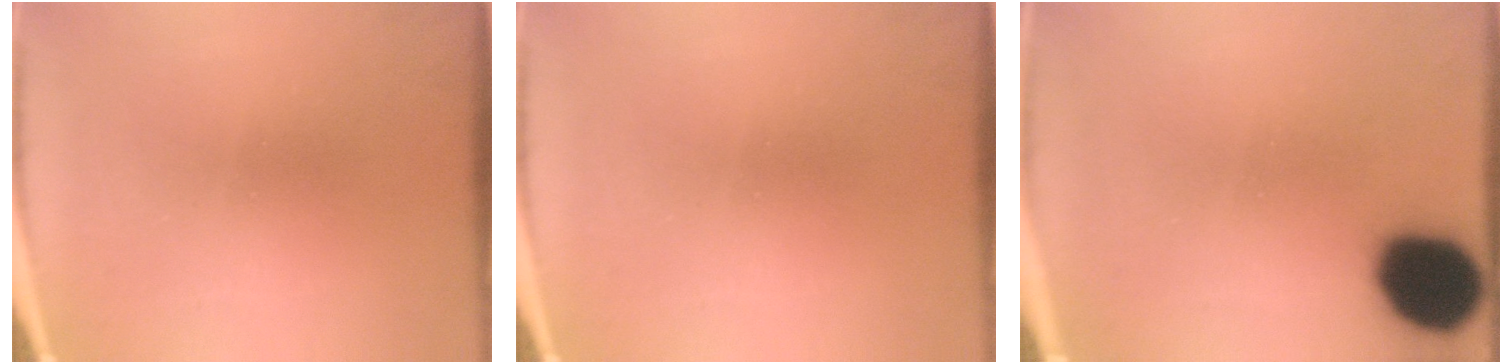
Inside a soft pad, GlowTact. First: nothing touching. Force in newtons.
{"total": 0.0}
{"total": 18.8}